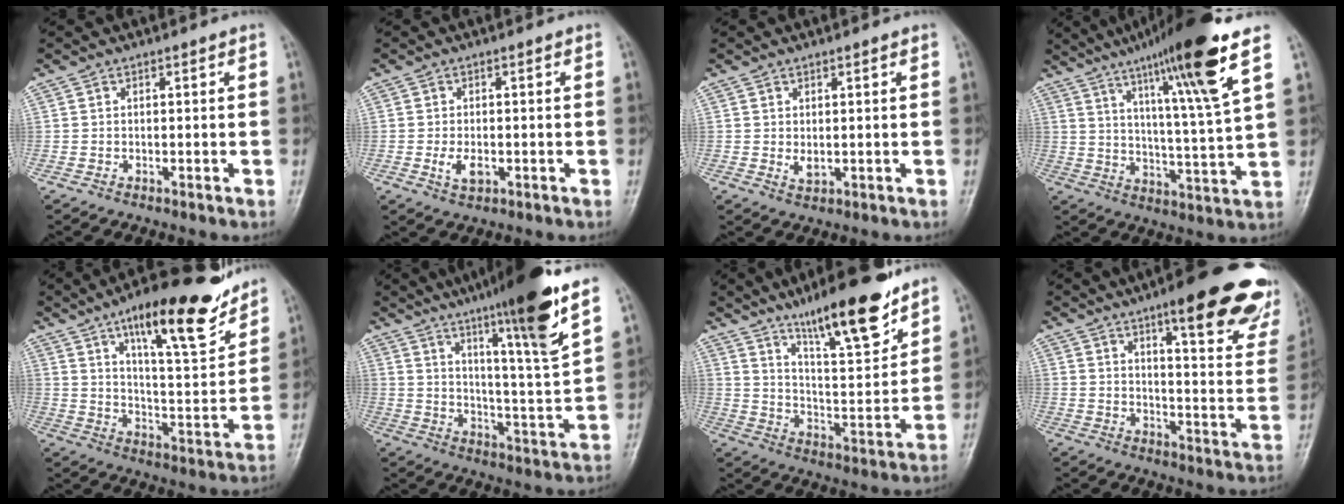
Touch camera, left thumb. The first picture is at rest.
{"total": 3.3, "force": [-0.8, 1.9, 2.6], "torque": [-0.048, -0.004, -0.012]}
{"total": 2.4, "force": [0.6, 1.2, 2.0], "torque": [-0.030, -0.007, 0.013]}
{"total": 18.5, "force": [10.8, 0.6, 15.1], "torque": [-0.231, -0.049, 0.169]}
{"total": 19.1, "force": [12.6, 5.2, 13.5], "torque": [-0.168, -0.067, 0.199]}
{"total": 18.2, "force": [11.5, 0.5, 14.2], "torque": [-0.205, -0.058, 0.177]}
{"total": 17.6, "force": [12.3, 3.8, 12.1], "torque": [-0.165, -0.074, 0.208]}
{"total": 23.2, "force": [15.2, 5.4, 16.8], "torque": [-0.179, -0.059, 0.188]}